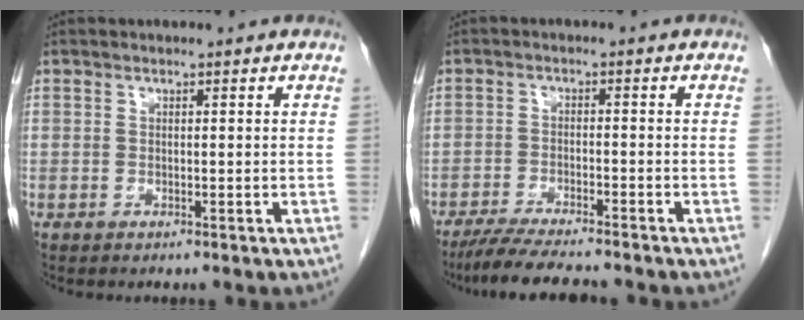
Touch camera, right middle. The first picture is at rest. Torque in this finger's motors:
{"motor_torque": [0.36, -0.23, 0.08, 0.04]}